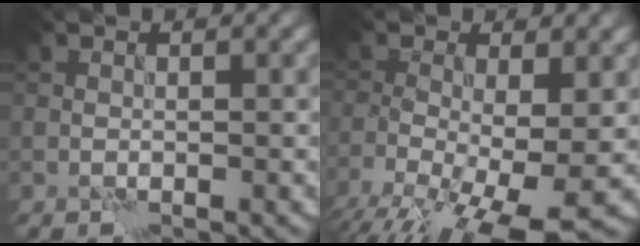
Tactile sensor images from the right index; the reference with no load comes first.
{"total": 9.8, "force": [-4.4, 3.7, 8.0], "torque": [-0.147, -0.032, -0.076]}